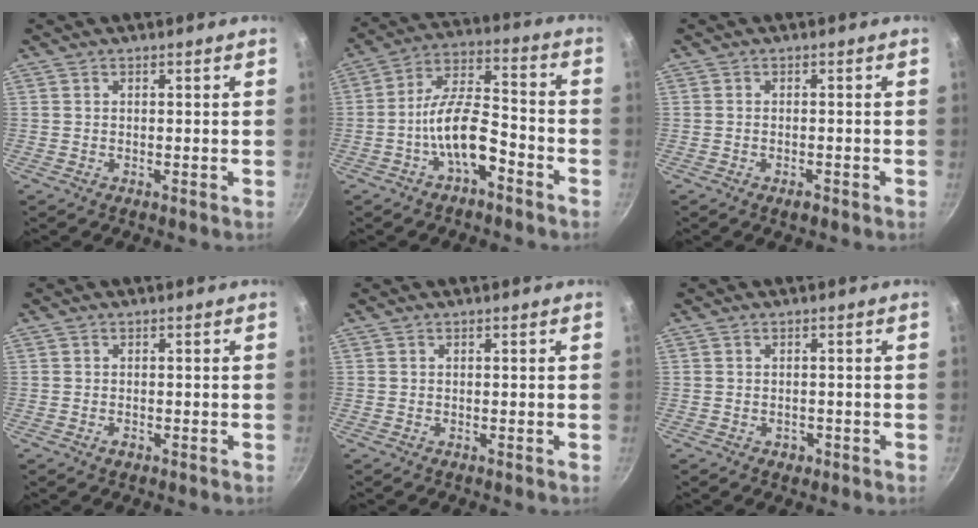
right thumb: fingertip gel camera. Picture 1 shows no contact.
{"total": 11.3, "force": [-5.3, 4.7, 8.8], "torque": [-0.143, 0.054, -0.100]}
{"total": 1.7, "force": [-1.1, 0.7, 1.1], "torque": [-0.019, 0.009, -0.017]}
{"total": 1.1, "force": [-0.5, 0.8, 0.6], "torque": [-0.008, 0.001, -0.010]}
{"total": 0.0}
{"total": 1.7, "force": [-0.7, 1.4, 0.7], "torque": [-0.004, 0.007, -0.004]}